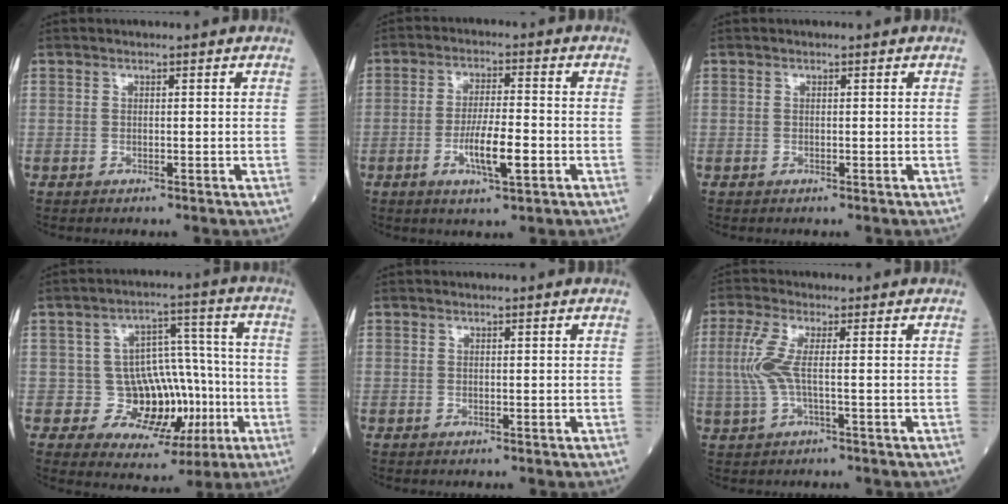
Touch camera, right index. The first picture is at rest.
{"total": 7.1, "force": [-2.3, 1.2, 6.7], "torque": [-0.122, -0.005, -0.039]}
{"total": 0.0}
{"total": 10.0, "force": [-2.3, 8.3, 5.1], "torque": [-0.051, 0.033, -0.024]}
{"total": 0.0}
{"total": 4.9, "force": [0.1, 0.8, 4.8], "torque": [-0.128, 0.003, -0.003]}